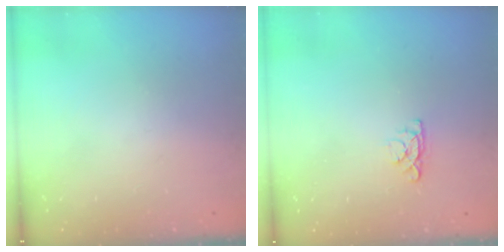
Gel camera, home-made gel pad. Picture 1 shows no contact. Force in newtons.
{"total": 4.0, "press": 4.0, "slide": 0.5}